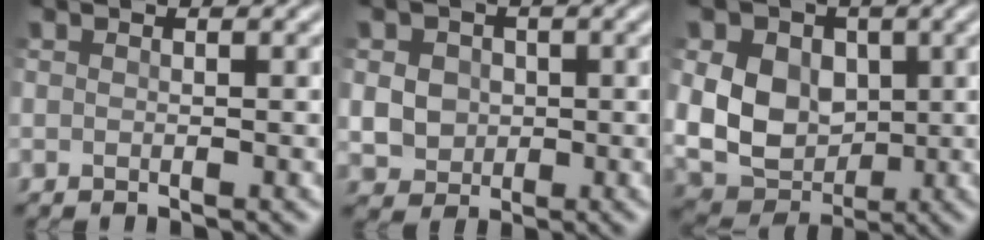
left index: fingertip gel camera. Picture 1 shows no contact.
{"total": 4.3, "force": [0.4, 3.7, 2.0], "torque": [-0.038, 0.009, -0.002]}
{"total": 8.3, "force": [1.1, 6.5, 5.0], "torque": [-0.094, -0.004, 0.012]}